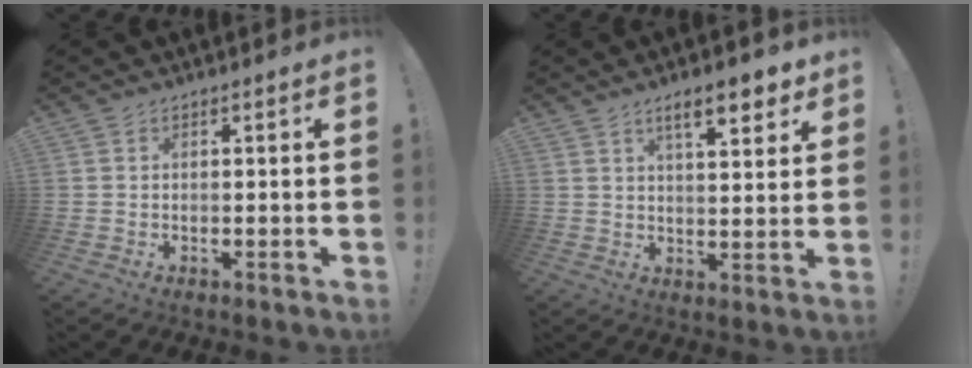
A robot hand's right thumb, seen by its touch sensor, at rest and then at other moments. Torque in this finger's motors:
{"motor_torque": [-0.04, 0.27, 0.70, 0.39, 0.20]}